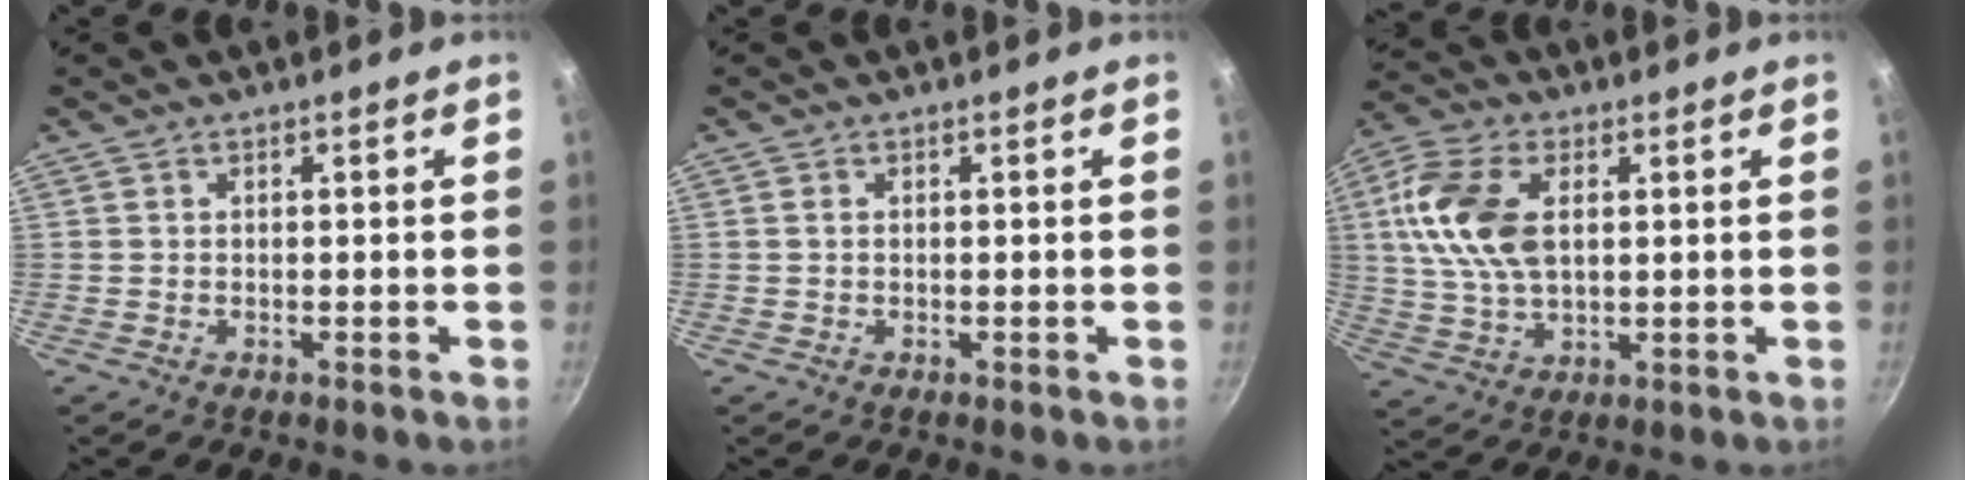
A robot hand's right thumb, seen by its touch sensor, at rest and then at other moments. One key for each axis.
{"total": 0.5, "fx": 0.1, "fy": 0.4, "fz": 0.4, "tx": -0.007, "ty": 0.001, "tz": 0.002}
{"total": 13.6, "fx": 2.8, "fy": 8.1, "fz": 10.5, "tx": -0.199, "ty": 0.003, "tz": 0.047}